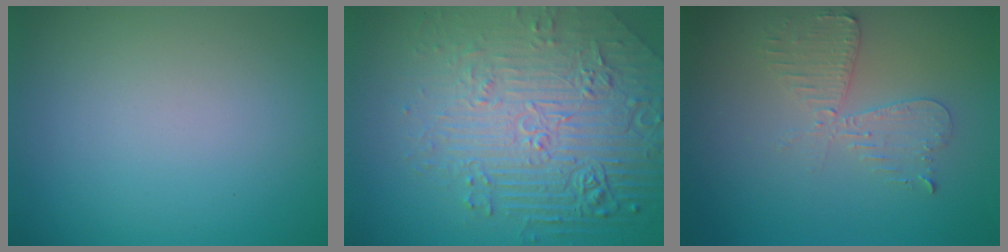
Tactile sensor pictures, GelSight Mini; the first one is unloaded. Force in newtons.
{"total": 8.9, "press": 6.1, "slide": 6.4}
{"total": 2.6, "press": 2.5, "slide": 0.5}